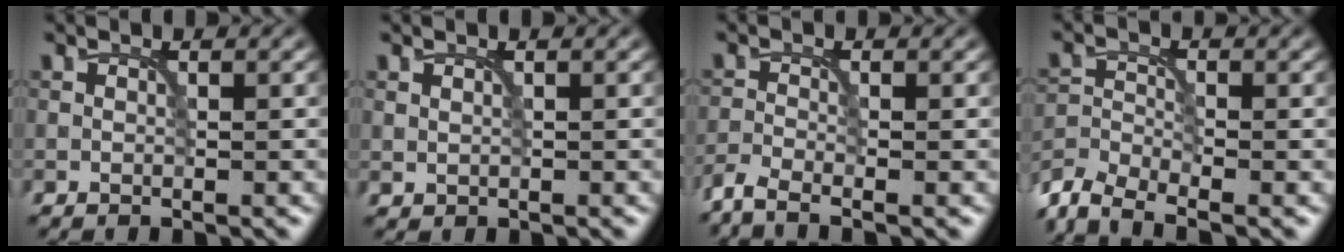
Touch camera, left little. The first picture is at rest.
{"total": 0.0}
{"total": 2.4, "force": [-2.1, 0.3, 1.2], "torque": [-0.029, -0.011, -0.054]}
{"total": 4.4, "force": [-3.8, 1.2, 1.9], "torque": [-0.038, -0.008, -0.085]}